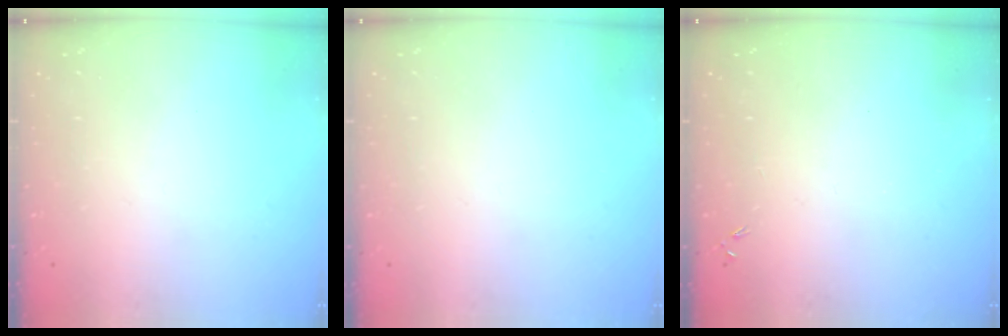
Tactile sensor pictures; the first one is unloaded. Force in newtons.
{"total": 0.0}
{"total": 0.0}